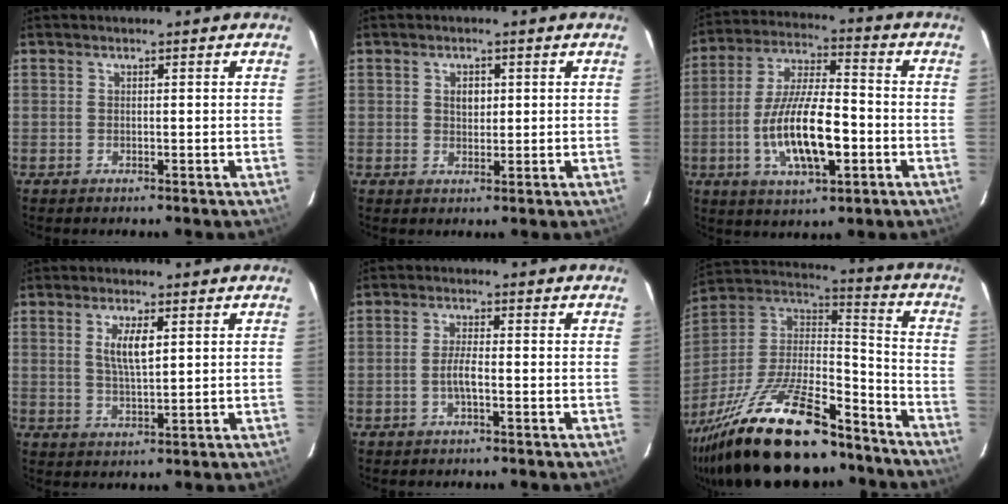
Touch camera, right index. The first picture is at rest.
{"total": 2.5, "force": [0.5, 1.7, 1.8], "torque": [-0.027, 0.007, 0.008]}
{"total": 15.4, "force": [-4.1, 5.0, 13.9], "torque": [-0.273, -0.004, -0.070]}
{"total": 5.0, "force": [1.6, 1.5, 4.5], "torque": [-0.083, -0.001, 0.032]}
{"total": 2.9, "force": [-1.1, 0.3, 2.6], "torque": [-0.053, 0.002, -0.020]}
{"total": 31.0, "force": [-22.2, 10.6, 18.8], "torque": [-0.370, -0.020, -0.351]}